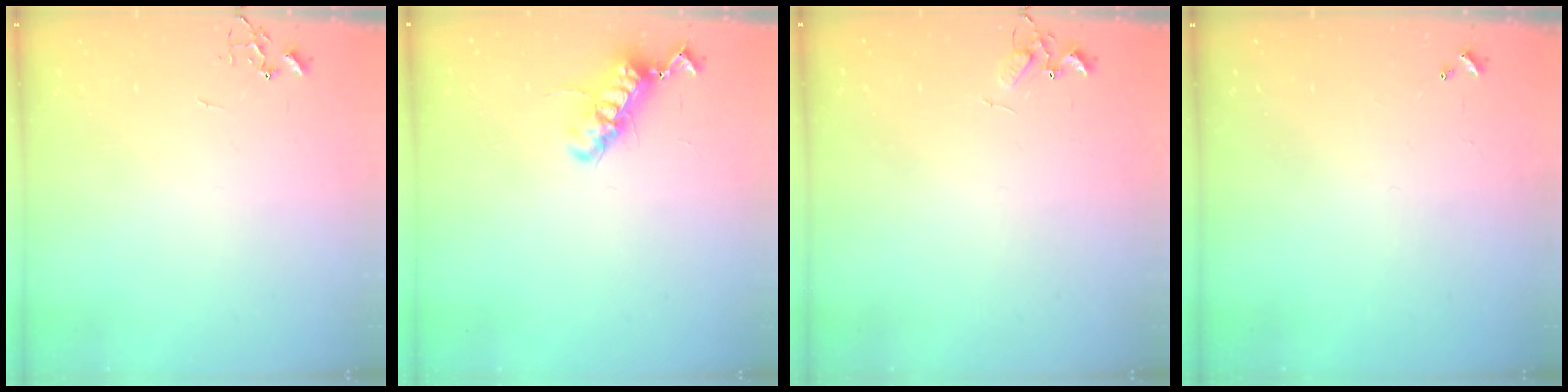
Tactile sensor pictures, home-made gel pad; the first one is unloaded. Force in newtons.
{"total": 12.7, "press": 12.6, "slide": 1.1}
{"total": 5.9, "press": 5.9, "slide": 0.3}
{"total": 0.0}